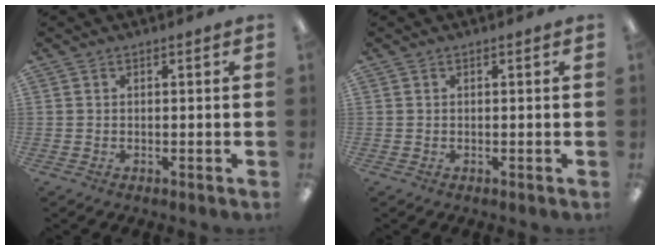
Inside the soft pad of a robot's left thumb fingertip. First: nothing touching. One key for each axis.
{"total": 0.0}